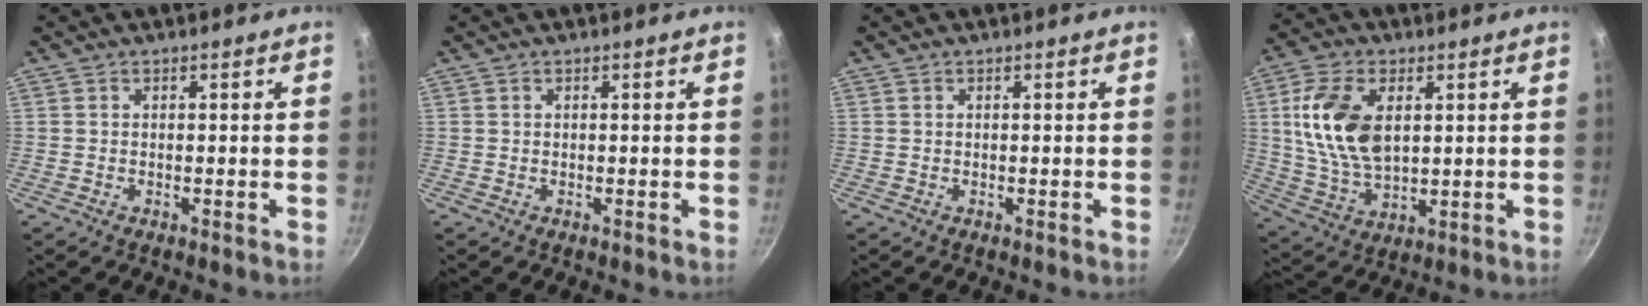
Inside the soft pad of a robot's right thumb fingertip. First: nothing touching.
{"total": 0.0}
{"total": 0.0}
{"total": 14.4, "force": [3.2, 8.4, 11.2], "torque": [-0.204, -0.013, 0.067]}